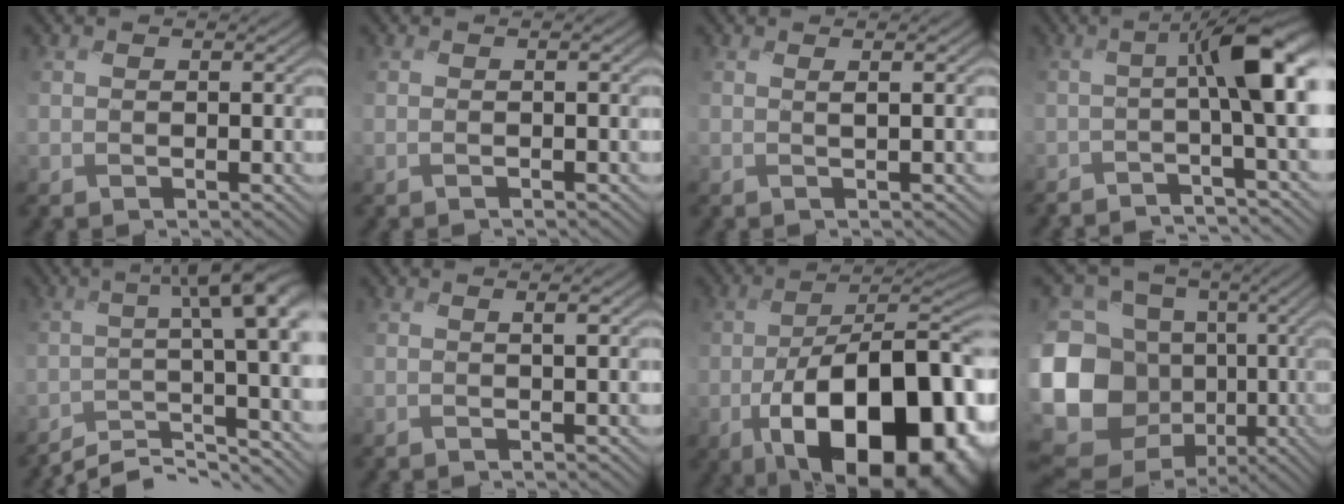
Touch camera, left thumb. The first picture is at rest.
{"total": 0.6, "force": [-0.3, -0.6, 0.0], "torque": [-0.002, 0.003, -0.010]}
{"total": 0.8, "force": [0.3, -0.6, 0.5], "torque": [-0.016, 0.005, -0.001]}
{"total": 7.1, "force": [-2.0, 0.9, 6.8], "torque": [-0.074, 0.005, -0.052]}
{"total": 8.9, "force": [-4.6, 1.6, 7.4], "torque": [-0.080, 0.017, -0.089]}
{"total": 0.7, "force": [0.0, -0.7, 0.3], "torque": [-0.011, 0.005, -0.005]}
{"total": 20.8, "force": [-8.2, 10.5, 16.0], "torque": [-0.239, -0.039, -0.115]}
{"total": 17.5, "force": [-4.6, 14.3, 8.8], "torque": [-0.264, -0.005, -0.082]}